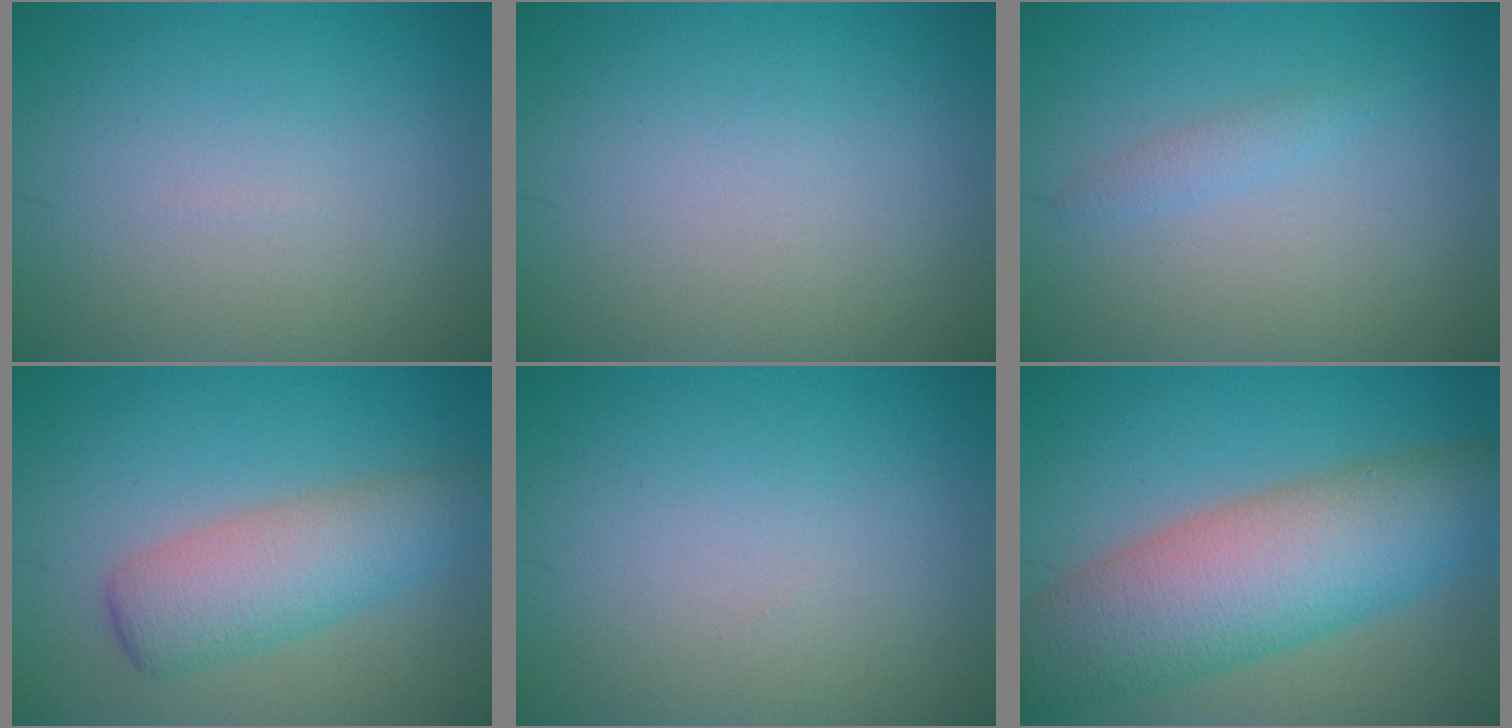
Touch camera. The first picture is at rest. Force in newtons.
{"total": 0.0}
{"total": 1.1, "press": 1.1, "slide": 0.0}
{"total": 5.2, "press": 5.2, "slide": 0.1}
{"total": 0.0}
{"total": 10.6, "press": 10.6, "slide": 0.5}